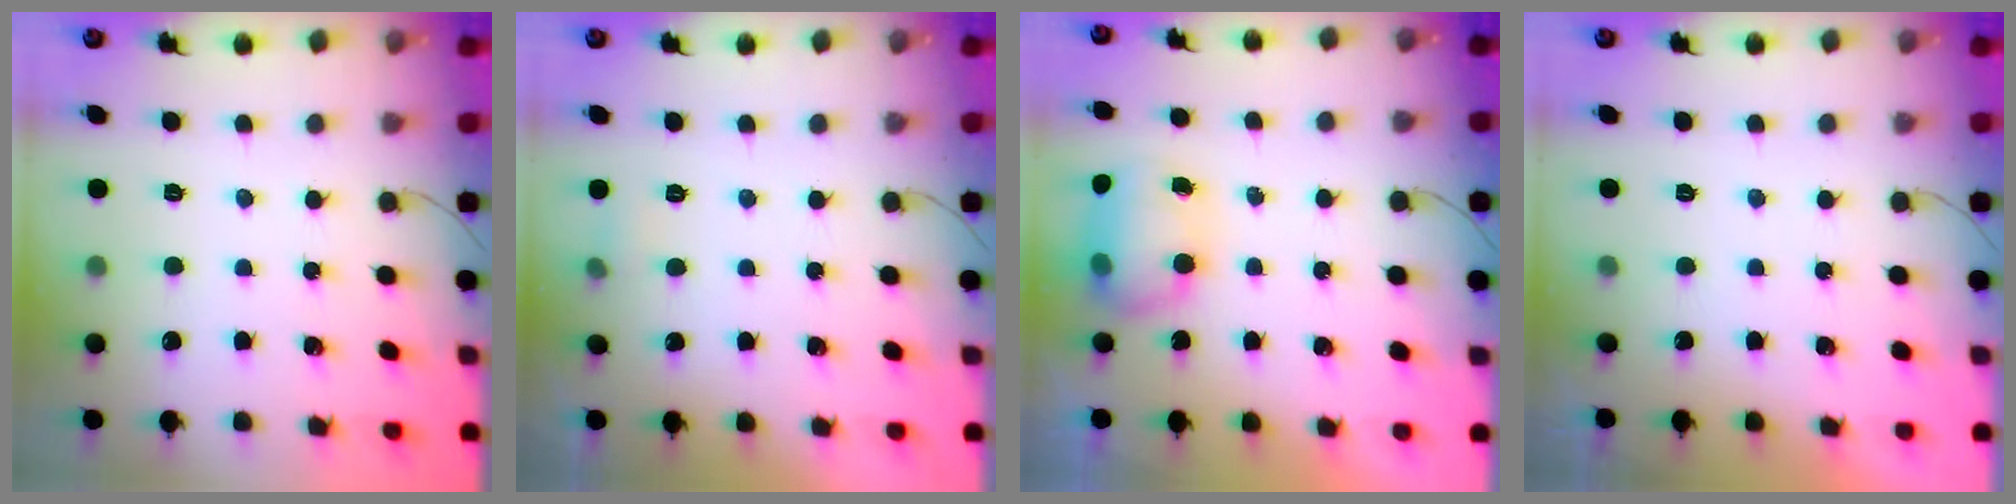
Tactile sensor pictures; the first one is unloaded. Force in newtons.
{"total": 3.7, "press": 3.4, "slide": 1.5}
{"total": 11.7, "press": 9.3, "slide": 7.1}
{"total": 0.0}